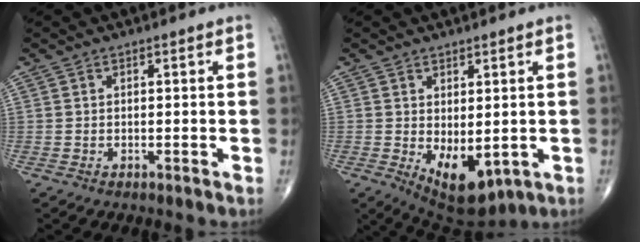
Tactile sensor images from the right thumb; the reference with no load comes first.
{"total": 9.2, "force": [-1.5, 4.6, 7.8], "torque": [-0.101, -0.010, -0.001]}